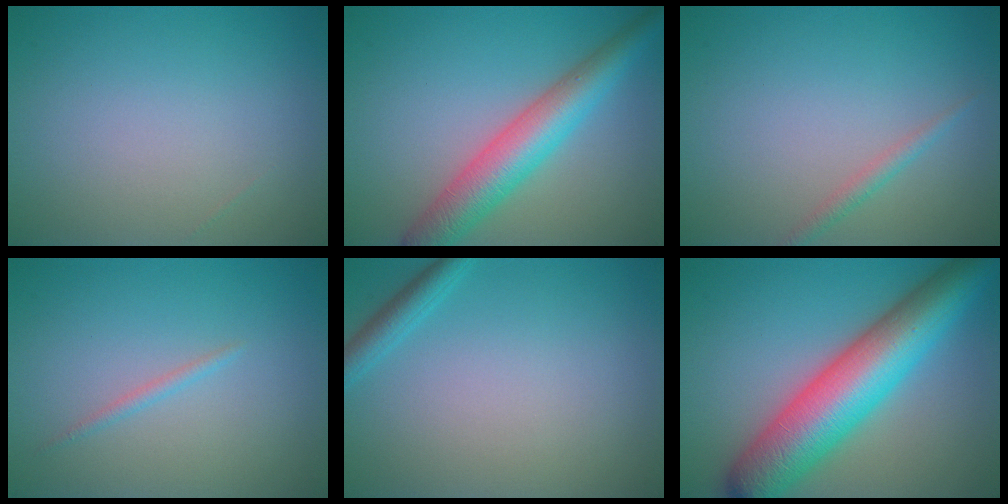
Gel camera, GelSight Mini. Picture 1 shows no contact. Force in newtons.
{"total": 6.1, "press": 6.1, "slide": 0.2}
{"total": 1.2, "press": 1.2, "slide": 0.1}
{"total": 0.8, "press": 0.8, "slide": 0.0}
{"total": 1.9, "press": 1.9, "slide": 0.1}
{"total": 11.1, "press": 11.1, "slide": 0.3}